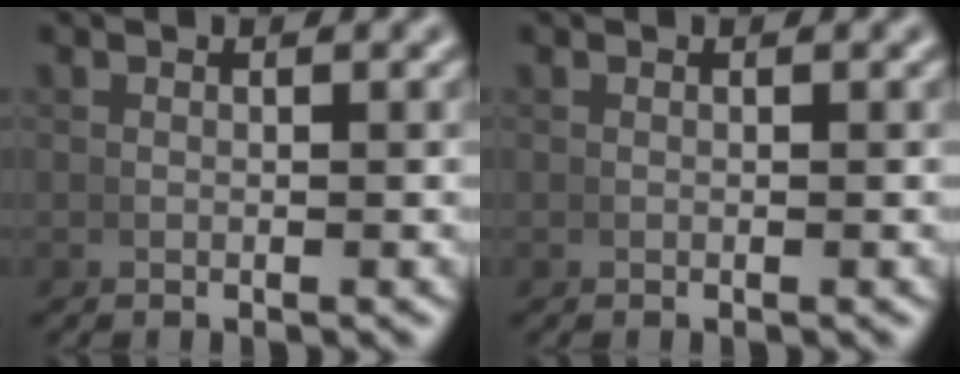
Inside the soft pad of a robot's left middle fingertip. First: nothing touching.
{"total": 0.0}